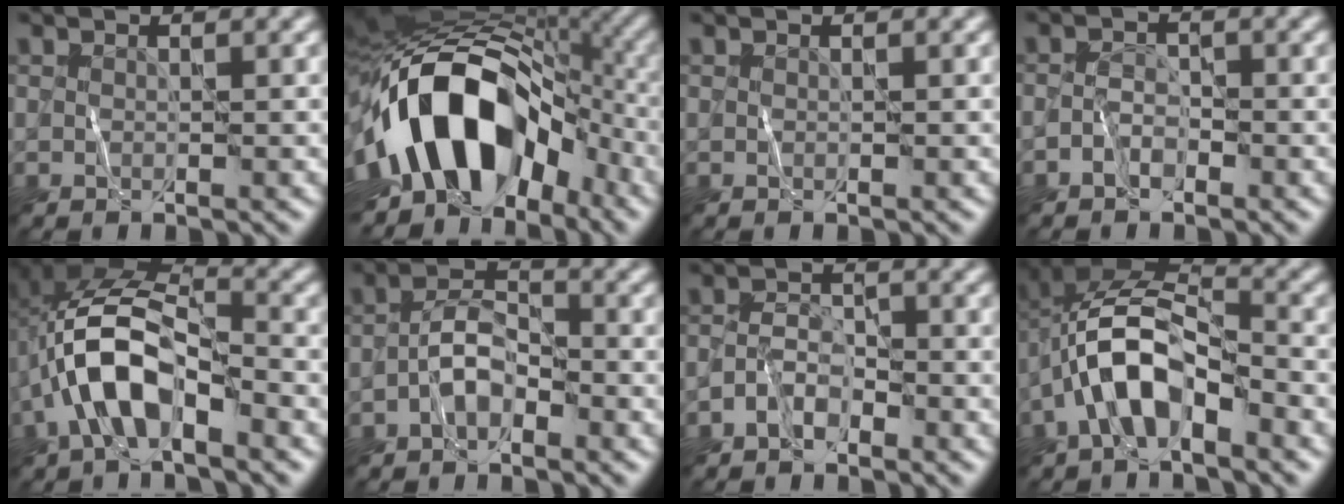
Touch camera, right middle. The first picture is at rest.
{"total": 16.3, "force": [-4.5, 10.3, 11.8], "torque": [-0.182, 0.005, -0.083]}
{"total": 0.0}
{"total": 1.5, "force": [-1.1, 0.8, 0.6], "torque": [-0.009, 0.007, -0.026]}
{"total": 9.1, "force": [-3.1, 4.6, 7.2], "torque": [-0.146, 0.013, -0.066]}
{"total": 3.1, "force": [-1.7, 1.6, 2.0], "torque": [-0.033, 0.015, -0.040]}
{"total": 2.2, "force": [-1.7, 1.1, 0.9], "torque": [-0.015, 0.010, -0.037]}
{"total": 8.4, "force": [-3.4, 4.1, 6.4], "torque": [-0.128, 0.011, -0.073]}